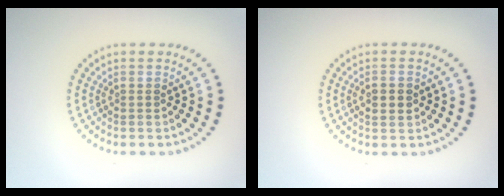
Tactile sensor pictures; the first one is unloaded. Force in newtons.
{"total": 1.7, "press": 1.7, "slide": 0.1}